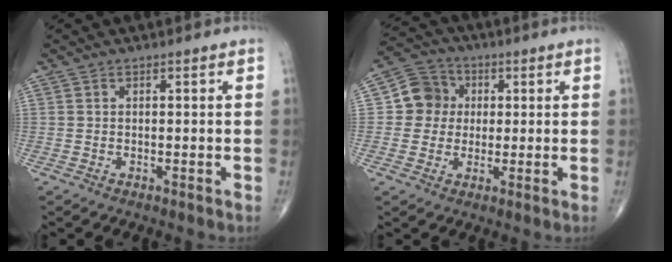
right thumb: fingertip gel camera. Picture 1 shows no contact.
{"total": 7.6, "force": [0.7, 7.2, 2.2], "torque": [-0.003, 0.012, 0.002]}